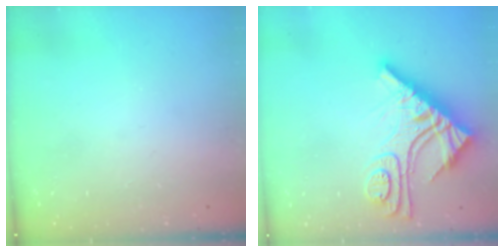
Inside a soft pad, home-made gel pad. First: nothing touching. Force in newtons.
{"total": 15.2, "press": 15.1, "slide": 1.4}